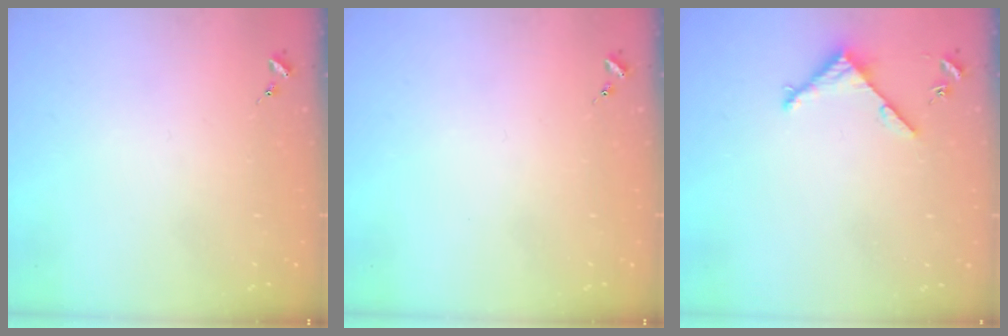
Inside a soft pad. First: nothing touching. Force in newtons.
{"total": 0.0}
{"total": 3.6, "press": 3.6, "slide": 0.3}